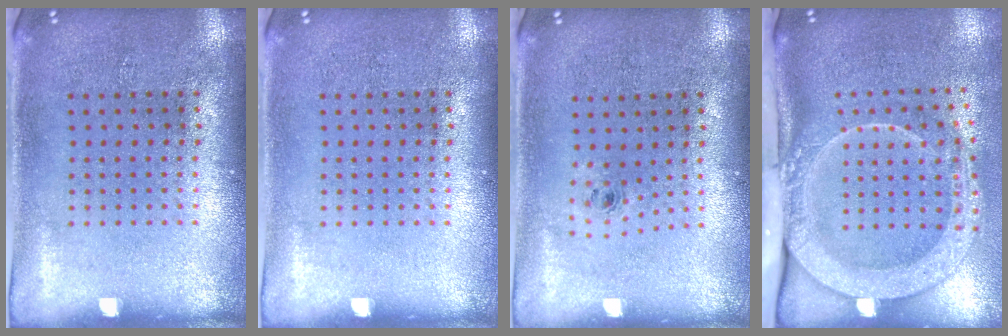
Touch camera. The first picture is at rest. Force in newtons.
{"total": 0.0}
{"total": 0.5, "press": 0.2, "slide": 0.5}
{"total": 2.9, "press": 2.1, "slide": 2.0}